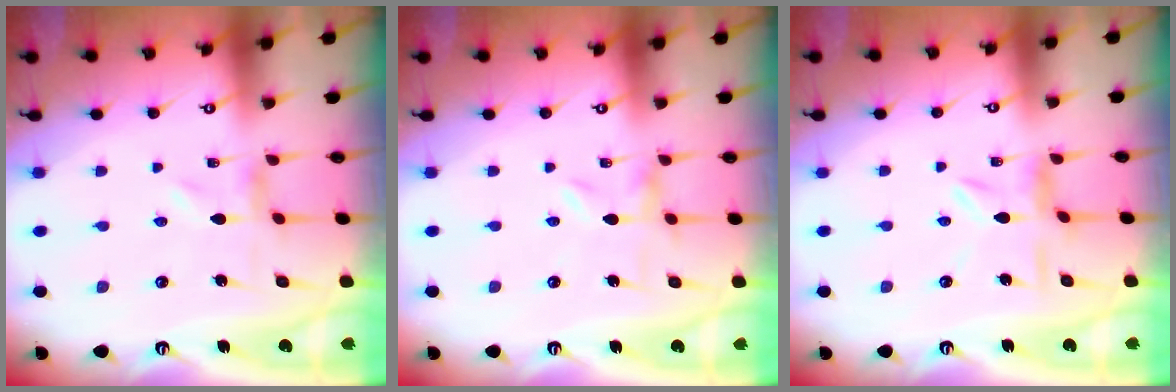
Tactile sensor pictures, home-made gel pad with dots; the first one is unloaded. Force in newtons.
{"total": 0.0}
{"total": 3.9, "press": 3.9, "slide": 0.5}